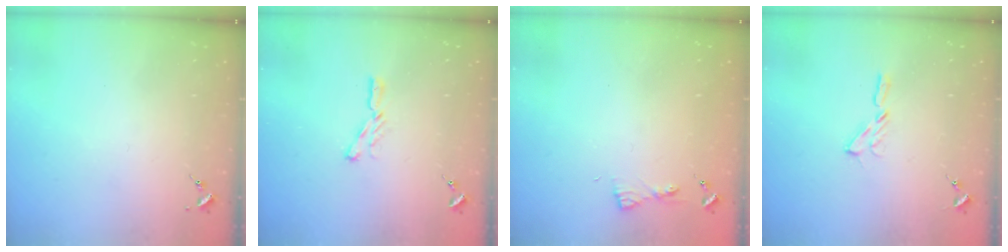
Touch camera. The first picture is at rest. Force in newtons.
{"total": 5.2, "press": 5.2, "slide": 0.4}
{"total": 4.8, "press": 4.7, "slide": 0.6}
{"total": 3.2, "press": 3.2, "slide": 0.3}